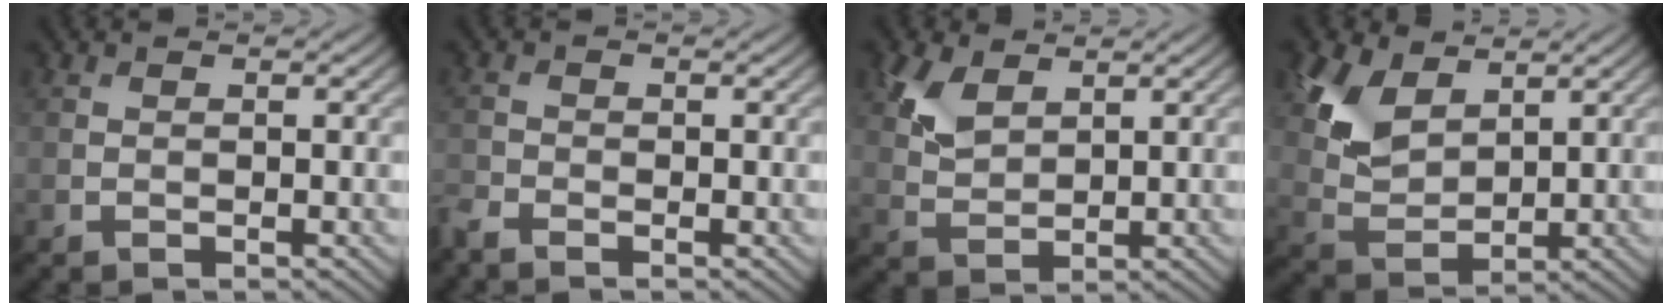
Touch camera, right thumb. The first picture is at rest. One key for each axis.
{"total": 2.2, "fx": -2.0, "fy": 0.6, "fz": 0.7, "tx": -0.023, "ty": -0.010, "tz": -0.054}
{"total": 4.9, "fx": 2.6, "fy": 2.8, "fz": 3.0, "tx": -0.080, "ty": 0.000, "tz": 0.057}
{"total": 7.5, "fx": 3.9, "fy": 4.4, "fz": 4.6, "tx": -0.112, "ty": -0.004, "tz": 0.082}